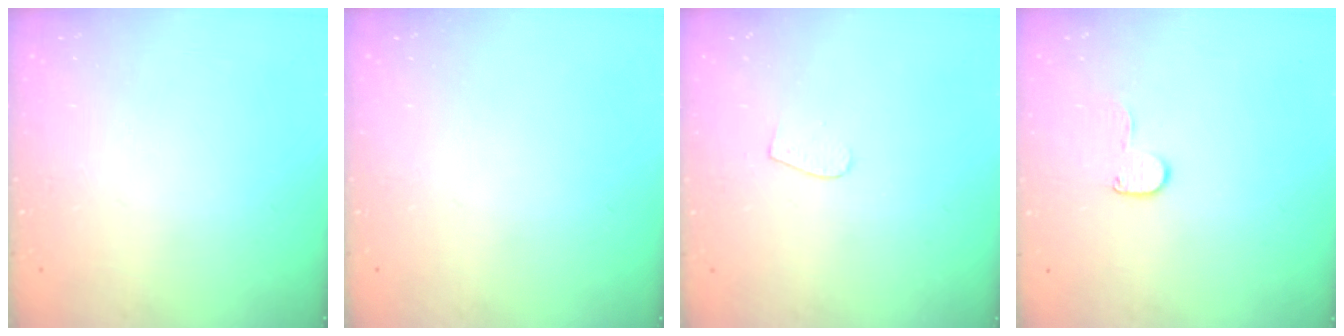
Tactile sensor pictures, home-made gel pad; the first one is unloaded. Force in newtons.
{"total": 0.0}
{"total": 3.9, "press": 3.9, "slide": 0.4}
{"total": 4.5, "press": 4.5, "slide": 0.5}